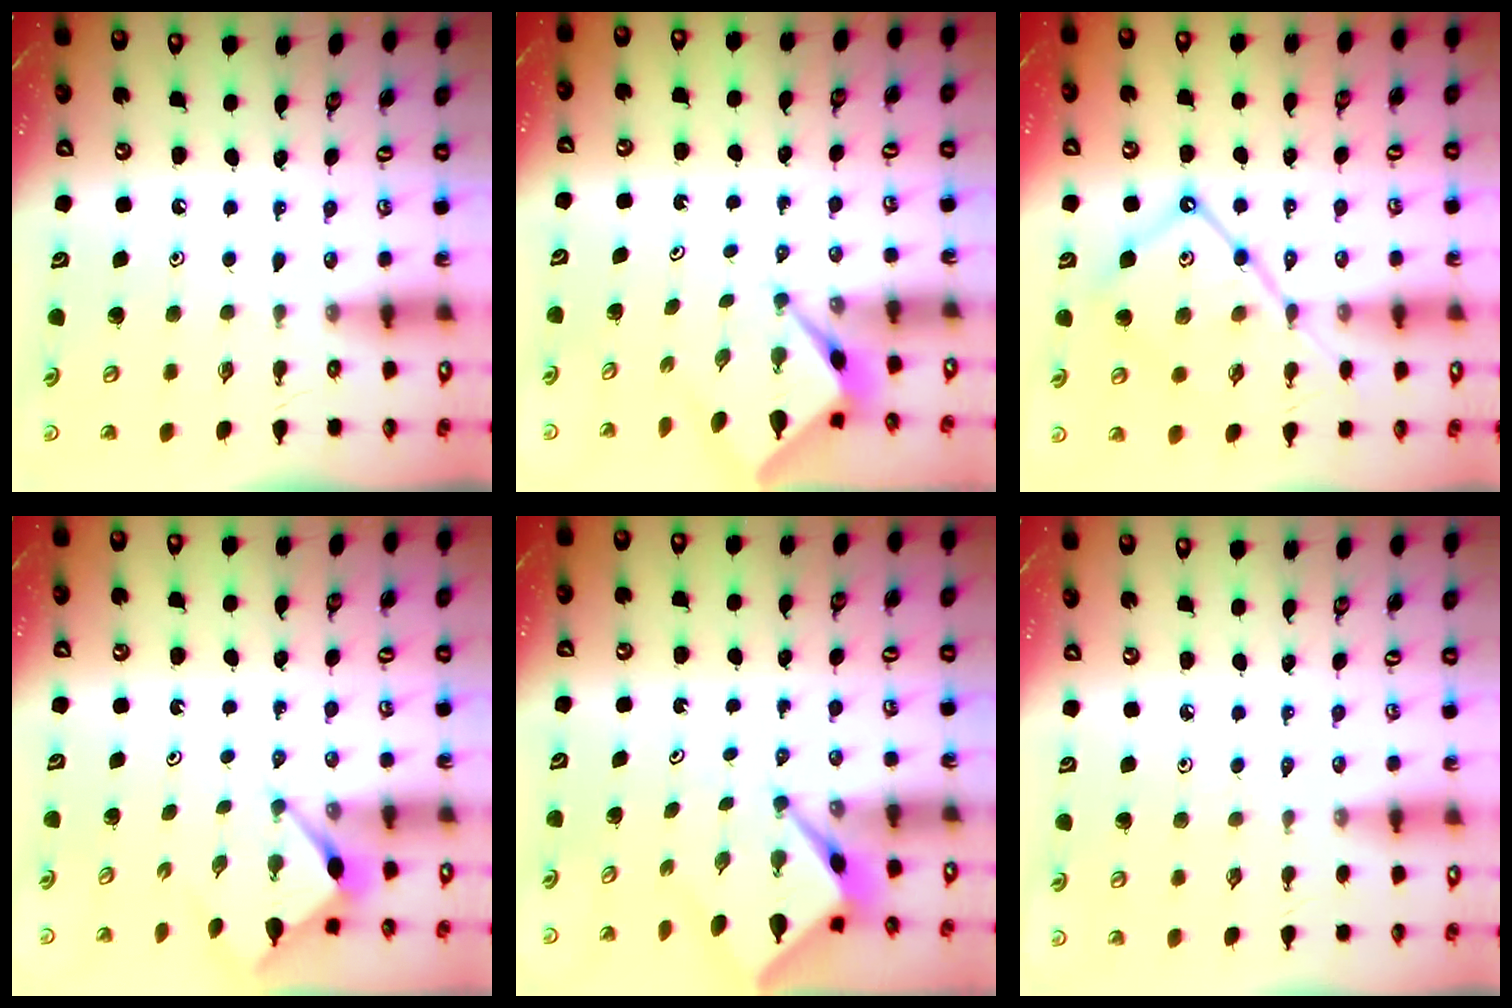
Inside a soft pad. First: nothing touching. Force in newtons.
{"total": 2.6, "press": 2.6, "slide": 0.1}
{"total": 13.7, "press": 13.6, "slide": 1.2}
{"total": 3.4, "press": 3.4, "slide": 0.3}
{"total": 3.1, "press": 3.1, "slide": 0.2}
{"total": 1.1, "press": 1.0, "slide": 0.4}